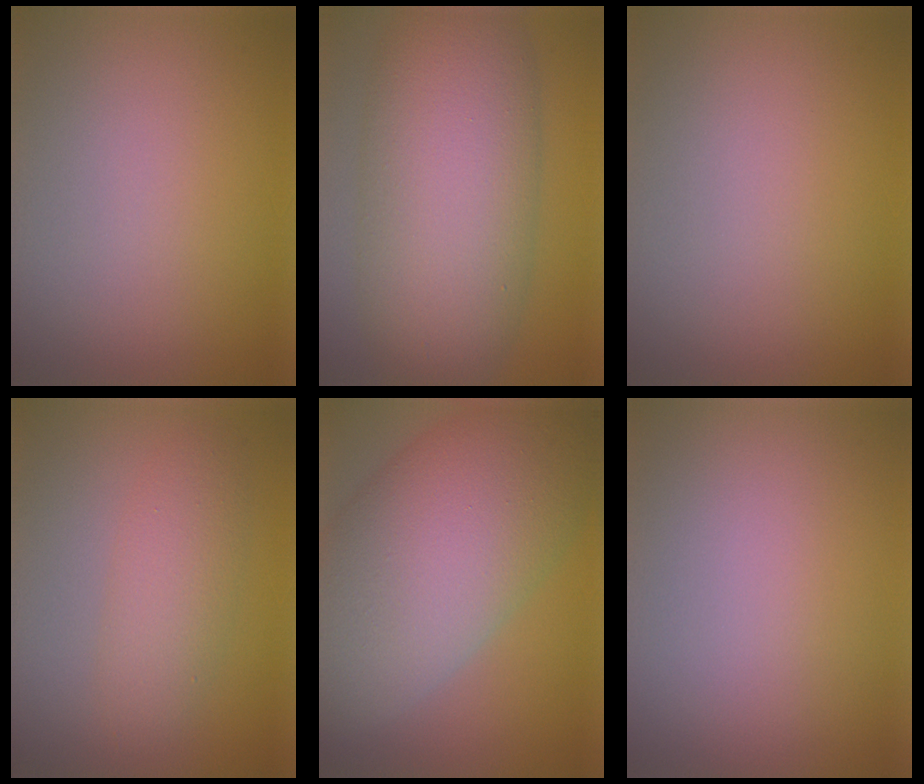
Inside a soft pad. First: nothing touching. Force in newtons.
{"total": 12.0, "press": 12.0, "slide": 0.3}
{"total": 0.0}
{"total": 3.6, "press": 3.6, "slide": 0.1}
{"total": 14.5, "press": 14.5, "slide": 0.6}
{"total": 0.0}